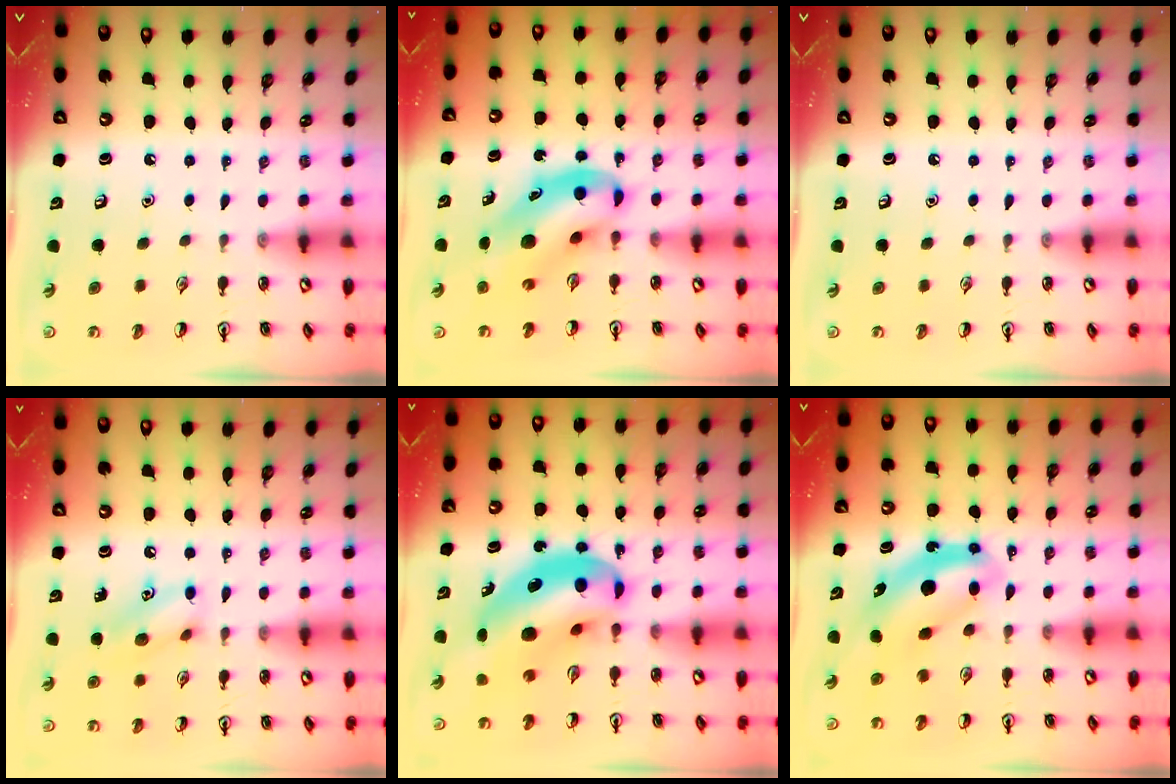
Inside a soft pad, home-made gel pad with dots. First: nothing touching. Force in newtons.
{"total": 8.9, "press": 8.5, "slide": 2.6}
{"total": 0.0}
{"total": 9.2, "press": 9.2, "slide": 1.1}
{"total": 13.6, "press": 12.9, "slide": 4.2}
{"total": 5.3, "press": 5.2, "slide": 1.2}